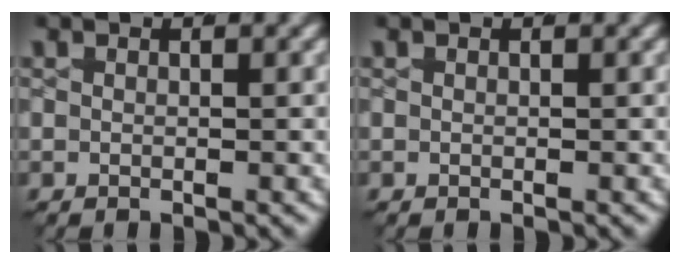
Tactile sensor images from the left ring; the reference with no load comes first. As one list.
[{"total": 0.0}]